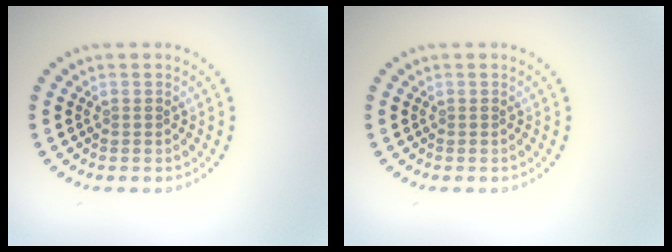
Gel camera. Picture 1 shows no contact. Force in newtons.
{"total": 0.0}